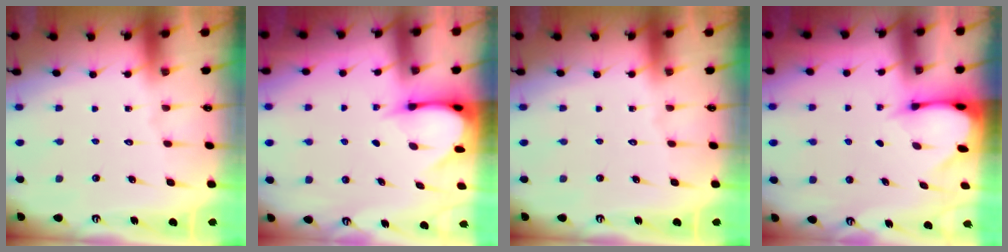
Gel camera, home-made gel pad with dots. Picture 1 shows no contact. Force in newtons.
{"total": 3.7, "press": 3.7, "slide": 0.3}
{"total": 0.0}
{"total": 2.7, "press": 2.7, "slide": 0.3}